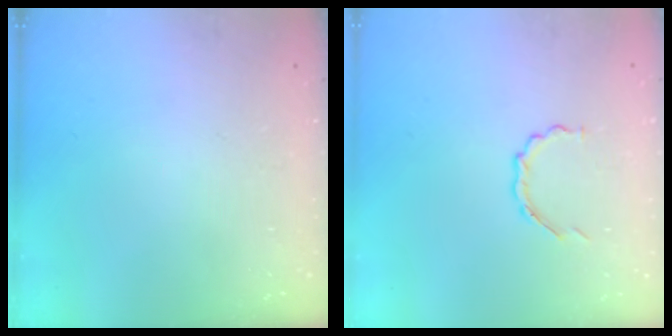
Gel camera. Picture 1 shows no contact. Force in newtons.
{"total": 3.3, "press": 3.1, "slide": 1.0}